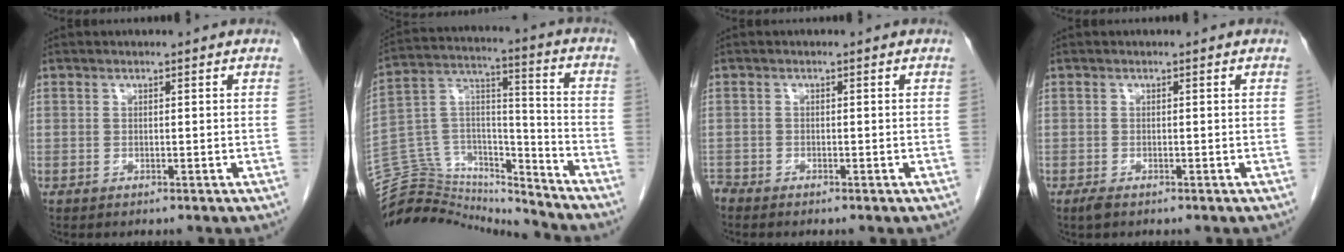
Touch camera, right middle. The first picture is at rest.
{"total": 17.9, "force": [-17.5, 3.5, 1.6], "torque": [-0.033, 0.068, -0.291]}
{"total": 1.0, "force": [-1.0, 0.1, 0.0], "torque": [-0.002, -0.003, -0.019]}
{"total": 1.1, "force": [-0.7, 0.3, 0.7], "torque": [-0.019, -0.003, -0.013]}